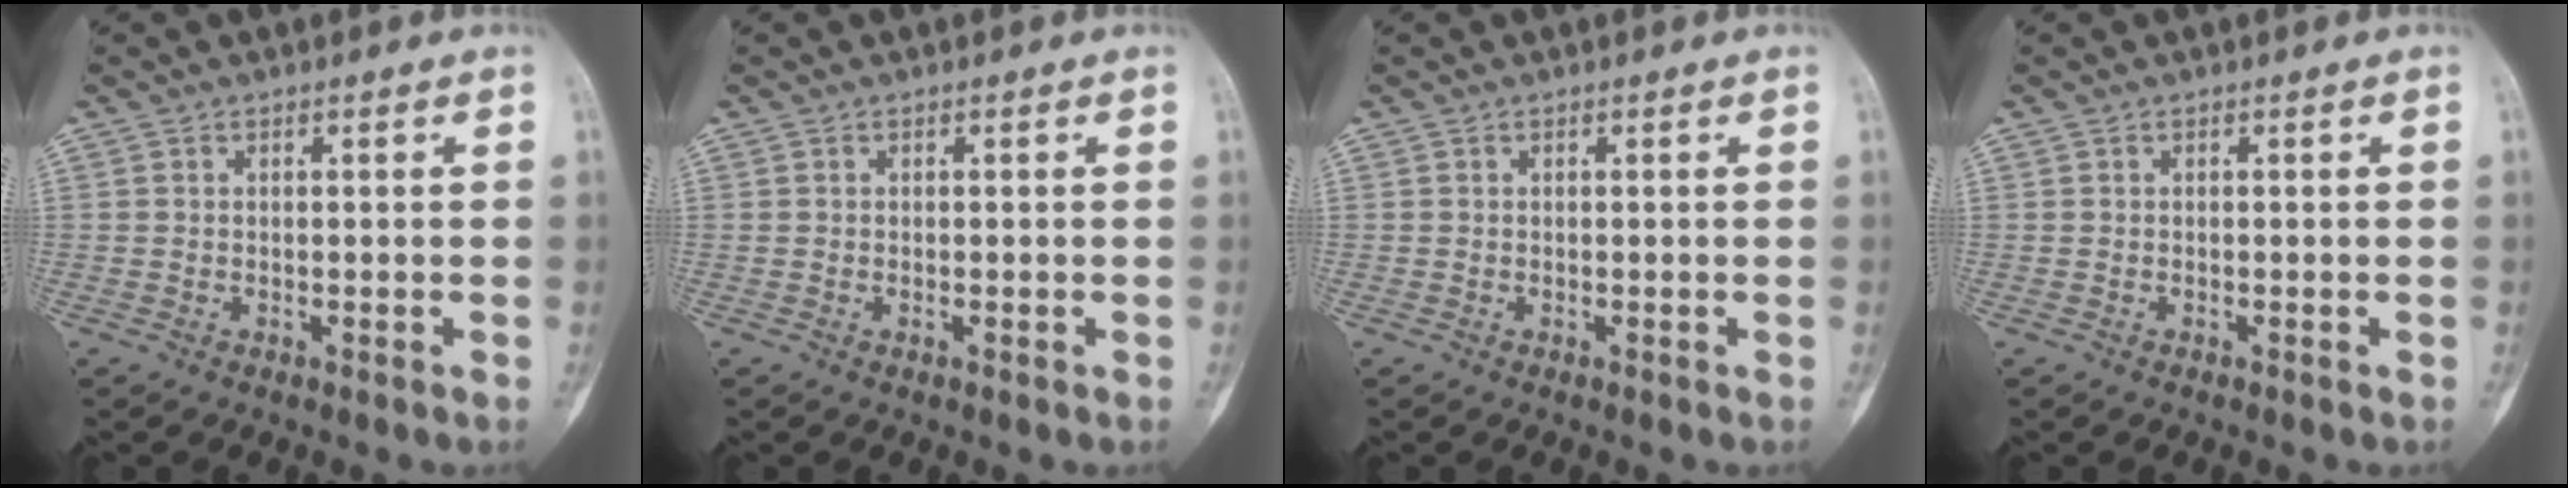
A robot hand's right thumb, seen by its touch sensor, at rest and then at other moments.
{"total": 0.0}
{"total": 0.0}
{"total": 0.0}